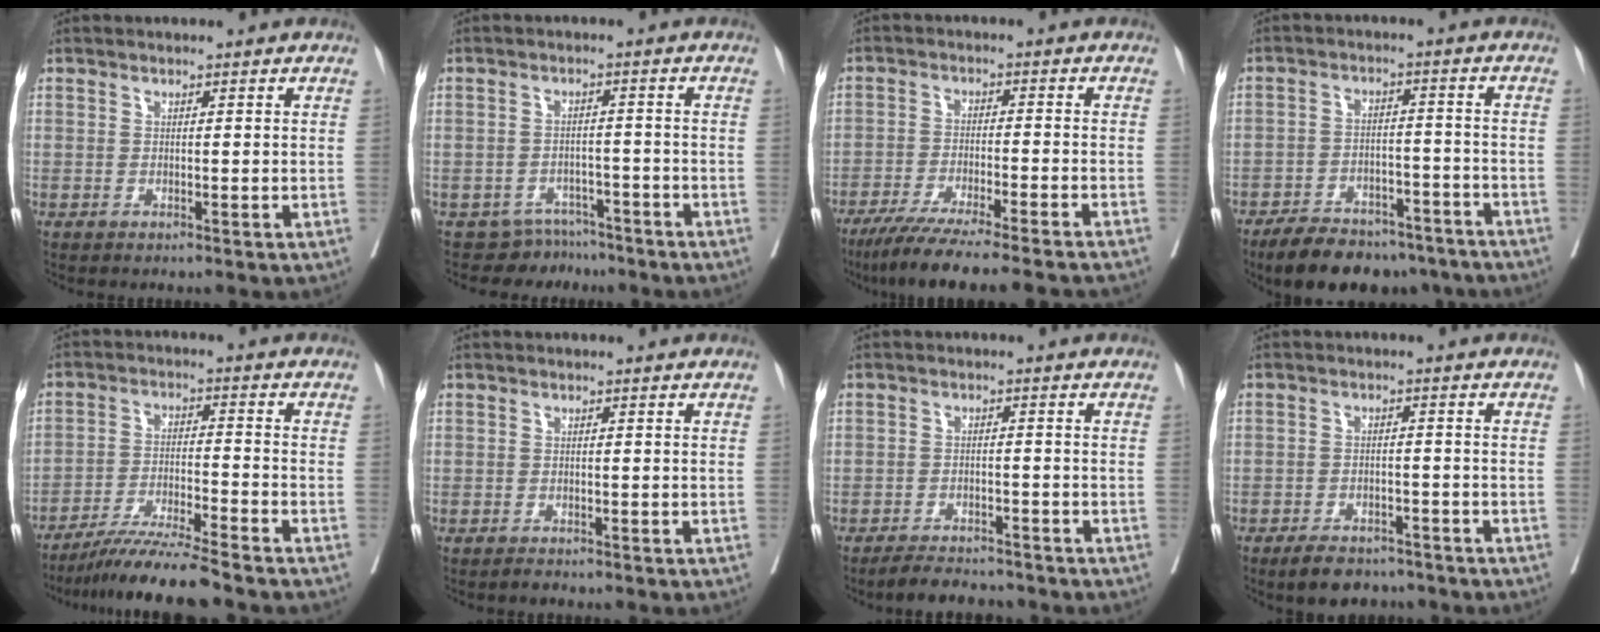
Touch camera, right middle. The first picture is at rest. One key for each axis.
{"total": 4.9, "fx": -4.2, "fy": 2.3, "fz": -1.1, "tx": 0.023, "ty": 0.025, "tz": -0.062}
{"total": 14.9, "fx": -12.9, "fy": -0.5, "fz": 7.5, "tx": -0.103, "ty": -0.040, "tz": -0.199}
{"total": 13.9, "fx": -11.4, "fy": 5.9, "fz": 5.4, "tx": -0.072, "ty": 0.012, "tz": -0.160}
{"total": 9.2, "fx": -7.9, "fy": -1.4, "fz": 4.4, "tx": -0.076, "ty": -0.027, "tz": -0.144}
{"total": 0.6, "fx": -0.6, "fy": 0.1, "fz": 0.1, "tx": -0.006, "ty": -0.003, "tz": -0.011}
{"total": 4.7, "fx": -4.2, "fy": 1.7, "fz": 1.0, "tx": -0.021, "ty": -0.006, "tz": -0.069}
{"total": 5.9, "fx": -4.8, "fy": 2.5, "fz": 2.2, "tx": -0.040, "ty": -0.002, "tz": -0.073}